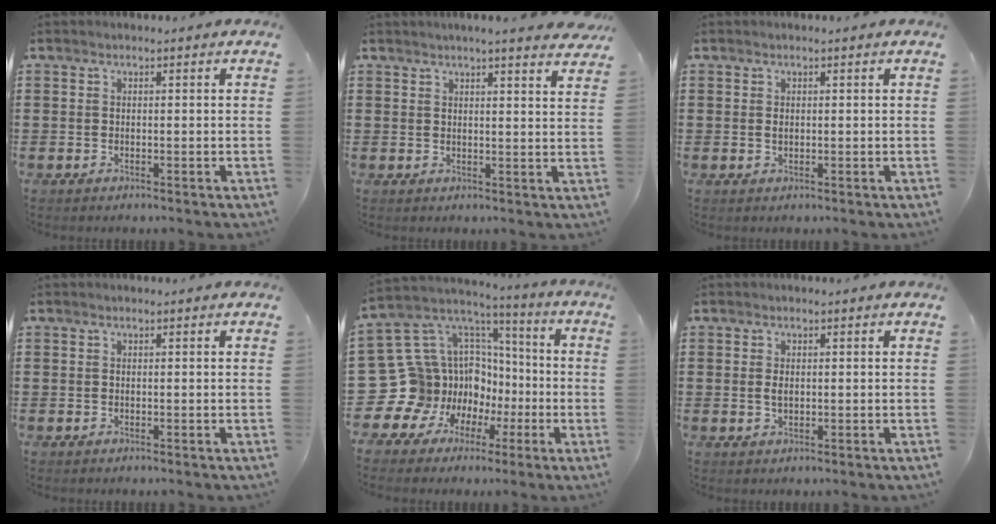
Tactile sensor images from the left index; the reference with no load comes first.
{"total": 3.0, "force": [2.8, -0.5, 0.9], "torque": [-0.027, -0.009, 0.051]}
{"total": 0.7, "force": [0.2, 0.4, 0.6], "torque": [-0.014, 0.001, 0.003]}
{"total": 0.0}
{"total": 15.1, "force": [-4.1, 14.1, 3.7], "torque": [-0.146, -0.033, -0.029]}
{"total": 1.5, "force": [0.1, 0.8, 1.3], "torque": [-0.029, 0.003, 0.002]}